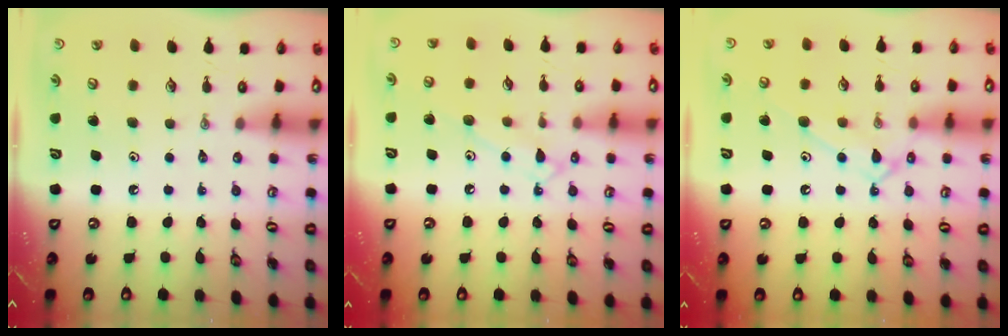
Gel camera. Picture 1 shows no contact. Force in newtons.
{"total": 9.0, "press": 8.9, "slide": 0.7}
{"total": 11.4, "press": 11.4, "slide": 0.8}